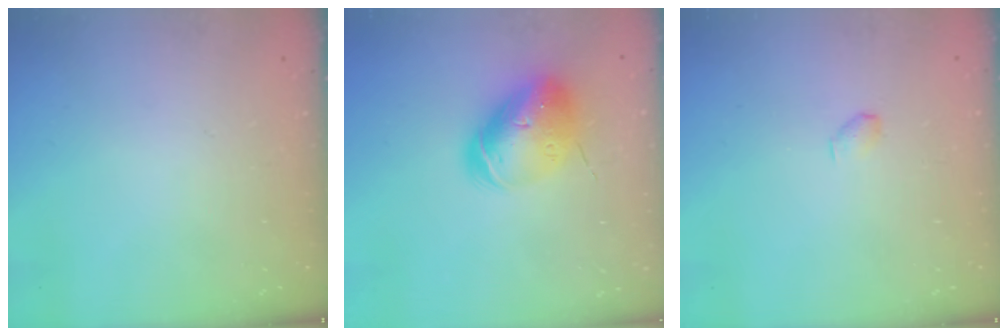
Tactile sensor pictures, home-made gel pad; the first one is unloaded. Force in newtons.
{"total": 13.6, "press": 13.5, "slide": 2.0}
{"total": 2.9, "press": 2.9, "slide": 0.5}